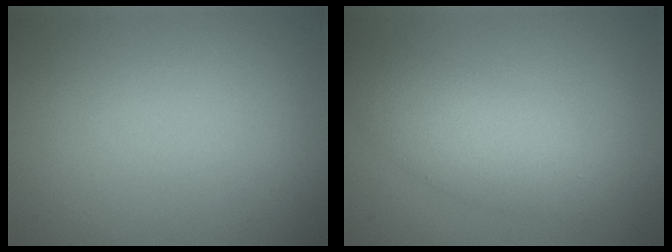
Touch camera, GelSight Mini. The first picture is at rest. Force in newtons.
{"total": 4.4, "press": 4.4, "slide": 0.2}